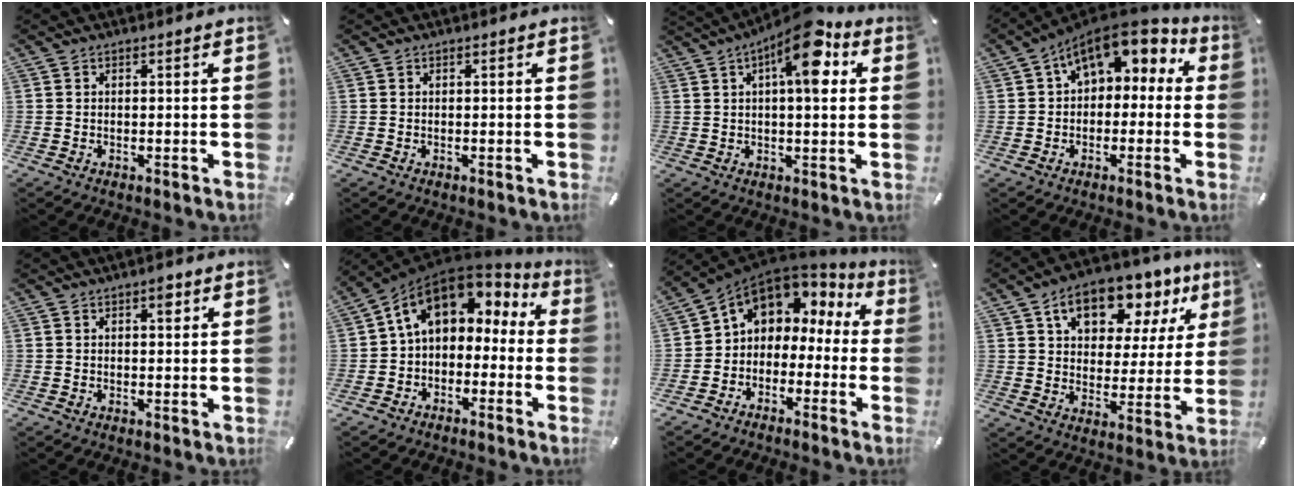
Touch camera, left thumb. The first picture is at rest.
{"total": 0.0}
{"total": 13.3, "force": [5.7, 4.5, 11.2], "torque": [-0.169, -0.023, 0.090]}
{"total": 9.2, "force": [4.5, 5.9, 5.4], "torque": [-0.086, -0.025, 0.084]}
{"total": 2.4, "force": [1.1, 1.2, 1.8], "torque": [-0.015, -0.004, 0.012]}
{"total": 10.3, "force": [3.2, 7.4, 6.4], "torque": [-0.126, -0.007, 0.060]}
{"total": 6.9, "force": [2.4, 6.0, 2.4], "torque": [-0.059, -0.015, 0.046]}
{"total": 13.3, "force": [8.4, 8.2, 6.2], "torque": [-0.095, -0.047, 0.148]}